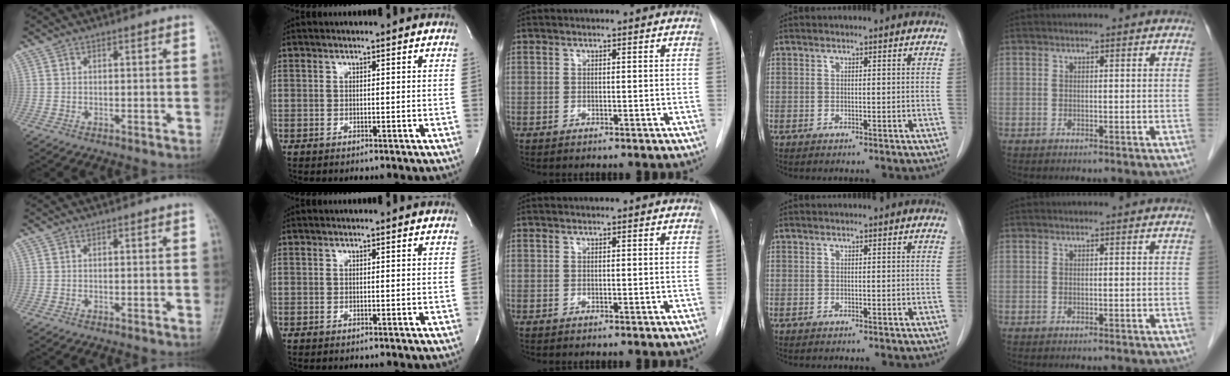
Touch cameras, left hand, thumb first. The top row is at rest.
{}